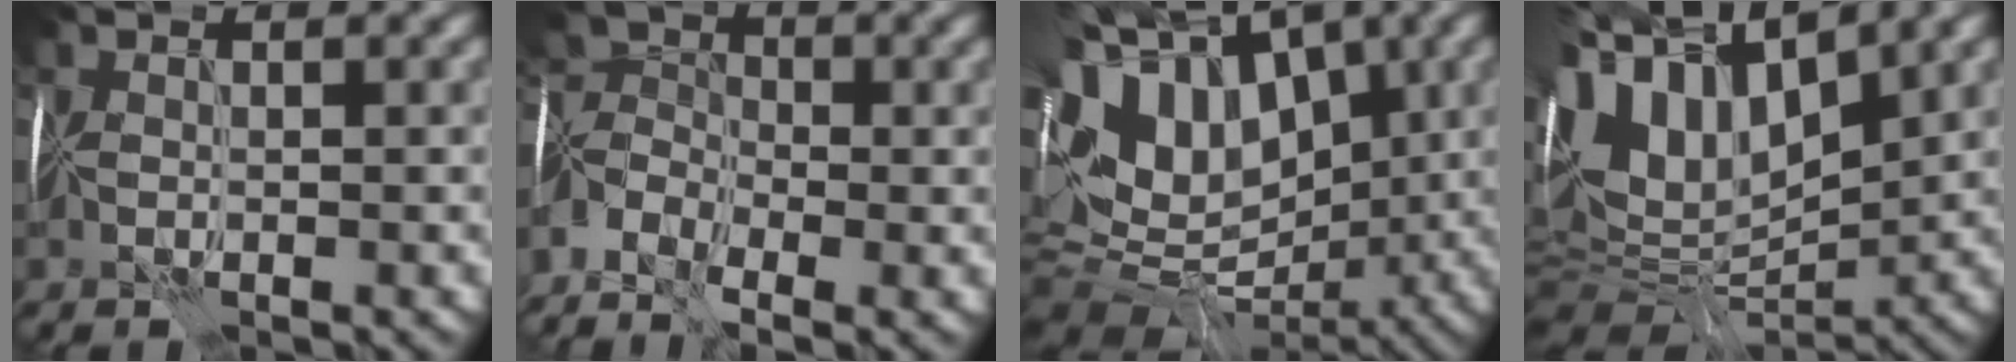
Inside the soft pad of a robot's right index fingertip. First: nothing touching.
{"total": 7.3, "force": [-4.0, 4.2, 4.4], "torque": [-0.104, -0.004, -0.089]}
{"total": 14.3, "force": [2.5, 10.3, 9.6], "torque": [-0.166, 0.020, 0.062]}
{"total": 13.2, "force": [4.9, 7.0, 10.0], "torque": [-0.219, 0.034, 0.077]}